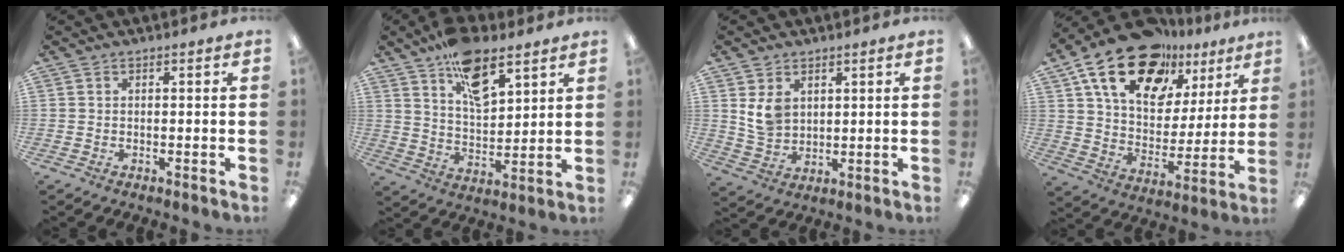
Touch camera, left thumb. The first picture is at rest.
{"total": 13.5, "force": [8.6, 6.2, 8.3], "torque": [-0.130, -0.039, 0.153]}
{"total": 6.6, "force": [3.1, 4.9, 3.1], "torque": [-0.064, -0.006, 0.059]}
{"total": 20.7, "force": [13.3, 11.5, 11.0], "torque": [-0.195, -0.068, 0.239]}